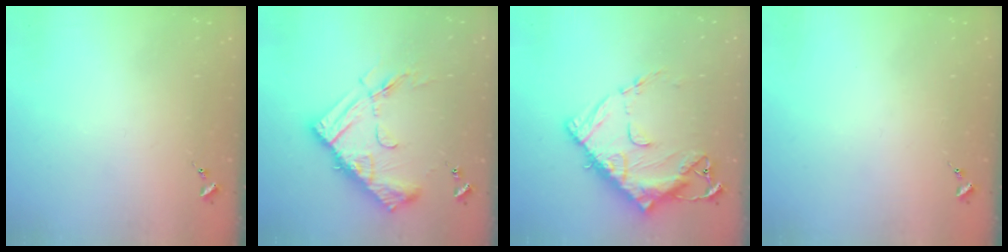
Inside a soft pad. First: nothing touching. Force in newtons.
{"total": 16.6, "press": 16.6, "slide": 1.1}
{"total": 16.9, "press": 16.8, "slide": 1.6}
{"total": 0.0}